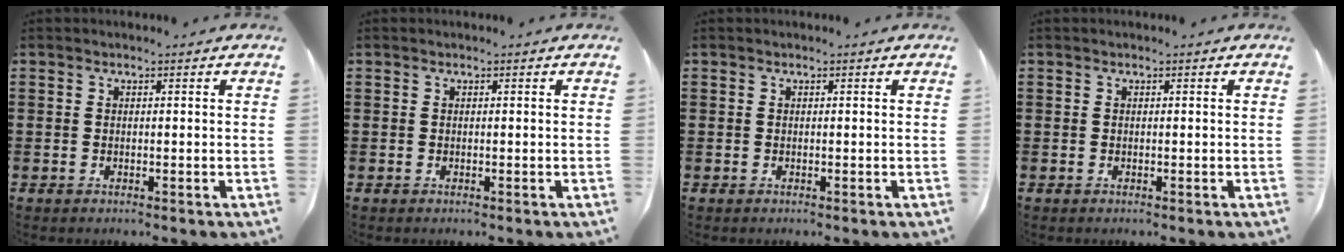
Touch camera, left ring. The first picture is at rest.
{"total": 0.0}
{"total": 0.0}
{"total": 0.0}